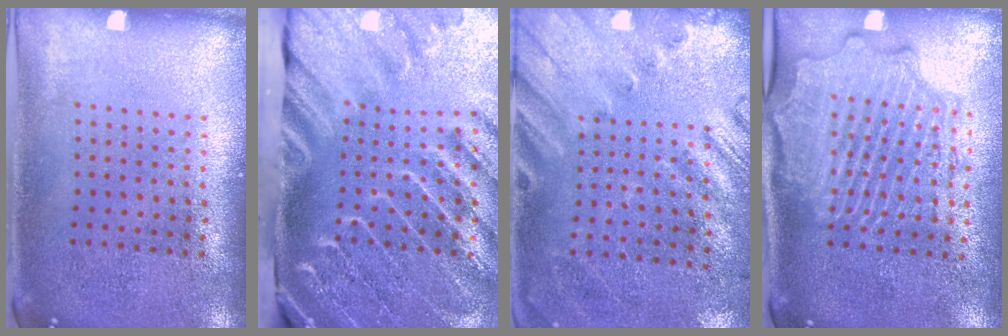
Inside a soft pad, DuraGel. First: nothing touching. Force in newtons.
{"total": 4.5, "press": 3.4, "slide": 2.8}
{"total": 2.6, "press": 2.0, "slide": 1.6}
{"total": 2.5, "press": 2.3, "slide": 0.8}